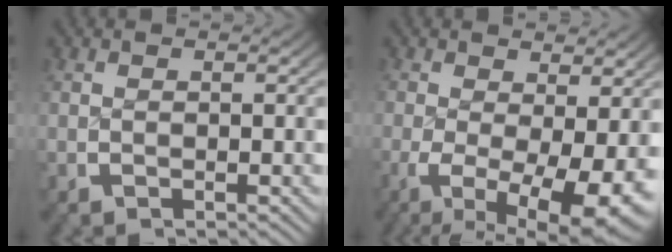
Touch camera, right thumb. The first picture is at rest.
{"total": 9.5, "force": [-1.6, 5.5, 7.6], "torque": [-0.118, -0.040, -0.009]}